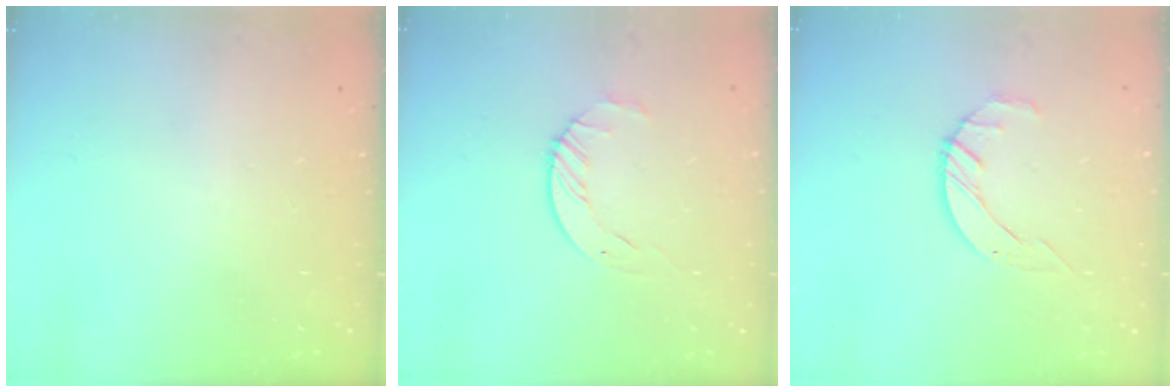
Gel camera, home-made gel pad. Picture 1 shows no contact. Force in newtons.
{"total": 3.4, "press": 3.4, "slide": 0.4}
{"total": 3.4, "press": 3.3, "slide": 0.5}